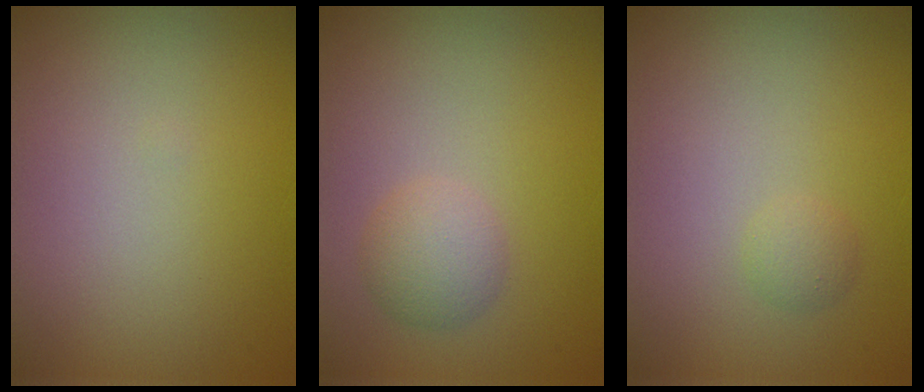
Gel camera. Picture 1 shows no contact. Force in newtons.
{"total": 2.4, "press": 2.4, "slide": 0.0}
{"total": 0.9, "press": 0.9, "slide": 0.0}